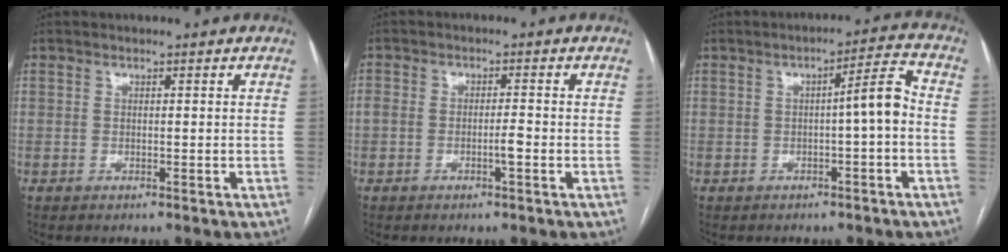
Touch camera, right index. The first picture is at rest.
{"total": 2.7, "force": [-1.1, 0.7, 2.4], "torque": [-0.047, 0.010, -0.017]}
{"total": 5.2, "force": [-0.7, 0.2, 5.1], "torque": [-0.072, 0.018, -0.011]}